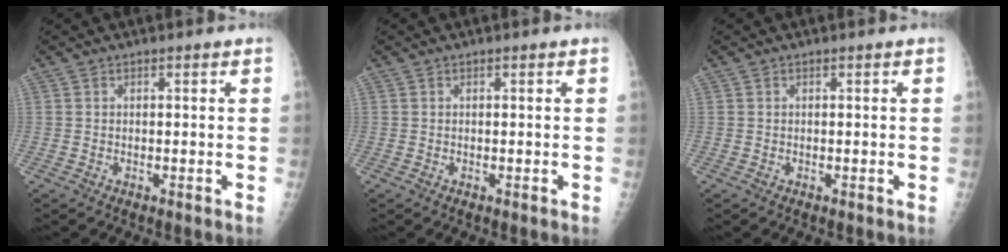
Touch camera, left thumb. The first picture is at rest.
{"total": 0.0}
{"total": 0.0}